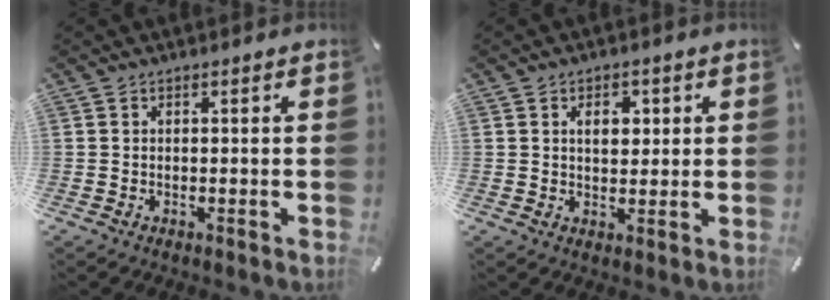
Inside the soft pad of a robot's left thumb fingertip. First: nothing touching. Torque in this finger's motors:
{"motor_torque": [0.78, 0.88, 0.38, -0.45, 0.20]}